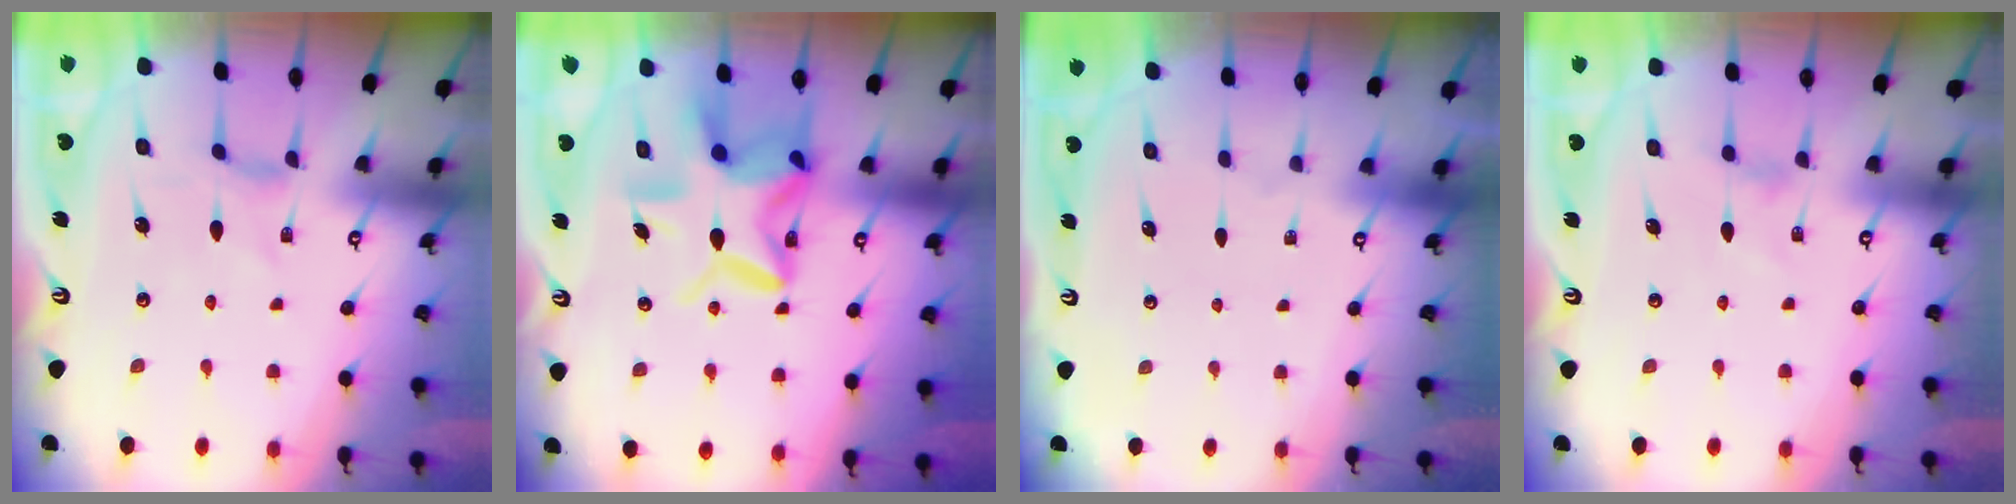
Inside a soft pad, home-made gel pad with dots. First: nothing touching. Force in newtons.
{"total": 15.1, "press": 15.0, "slide": 1.4}
{"total": 0.0}
{"total": 1.1, "press": 1.0, "slide": 0.3}